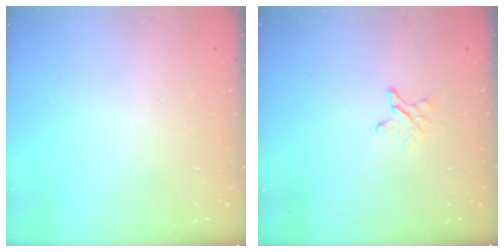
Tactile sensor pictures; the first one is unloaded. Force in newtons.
{"total": 2.3, "press": 2.3, "slide": 0.2}